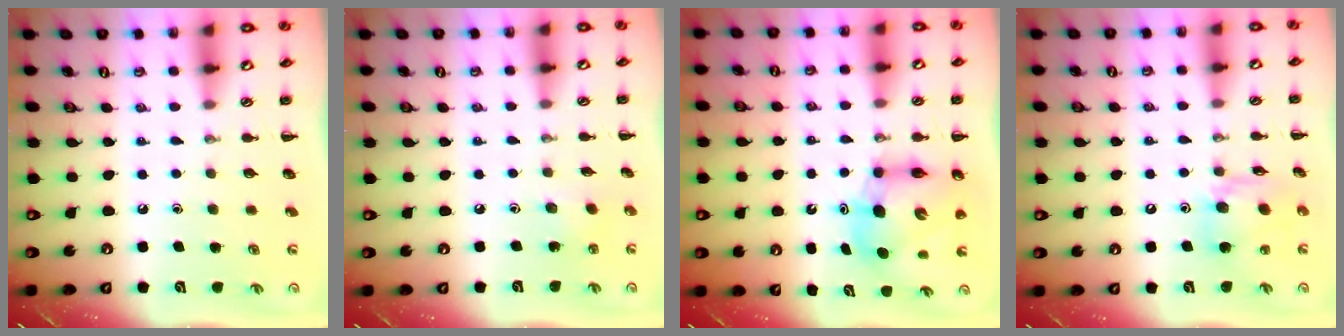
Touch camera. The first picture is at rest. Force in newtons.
{"total": 2.4, "press": 2.3, "slide": 0.7}
{"total": 8.8, "press": 8.4, "slide": 2.7}
{"total": 13.3, "press": 12.9, "slide": 3.3}